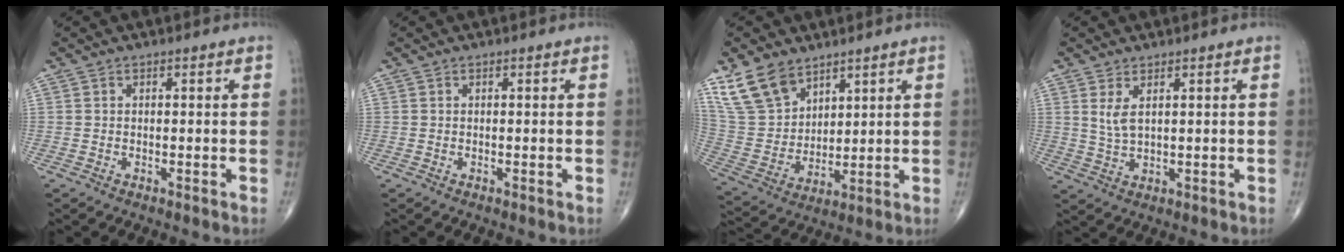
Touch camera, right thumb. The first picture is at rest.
{"total": 0.0}
{"total": 12.2, "force": [8.3, 7.3, 5.1], "torque": [-0.087, -0.034, 0.183]}
{"total": 3.6, "force": [1.4, 1.4, 3.0], "torque": [-0.061, -0.009, 0.036]}